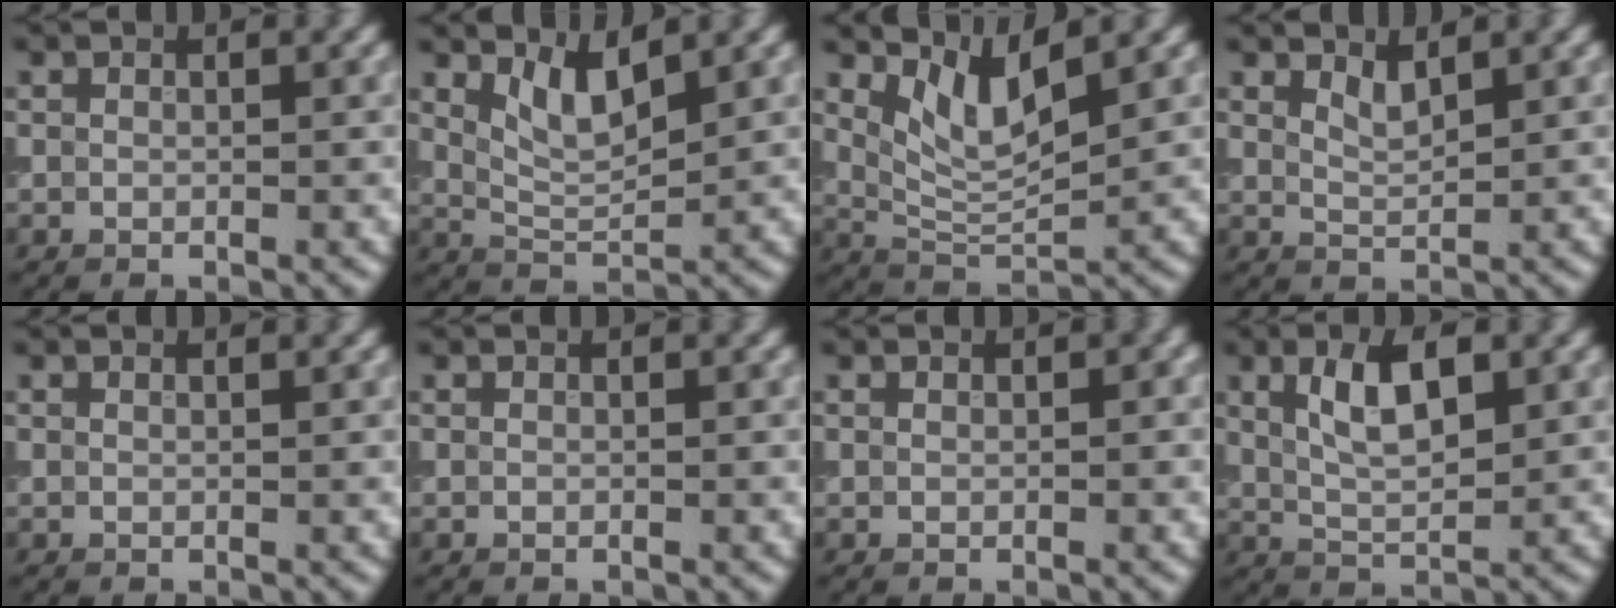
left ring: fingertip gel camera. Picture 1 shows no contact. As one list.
[{"total": 3.5, "force": [2.0, 1.1, 2.6], "torque": [-0.056, -0.007, 0.043]}, {"total": 4.5, "force": [2.5, 1.4, 3.4], "torque": [-0.077, -0.011, 0.054]}, {"total": 1.5, "force": [1.1, 0.4, 0.9], "torque": [-0.019, -0.005, 0.023]}, {"total": 0.6, "force": [0.5, 0.1, 0.3], "torque": [0.000, -0.001, 0.005]}, {"total": 0.0}, {"total": 0.5, "force": [0.2, 0.2, 0.5], "torque": [-0.004, 0.002, 0.004]}, {"total": 5.1, "force": [1.8, 2.1, 4.2], "torque": [-0.080, 0.005, 0.032]}]